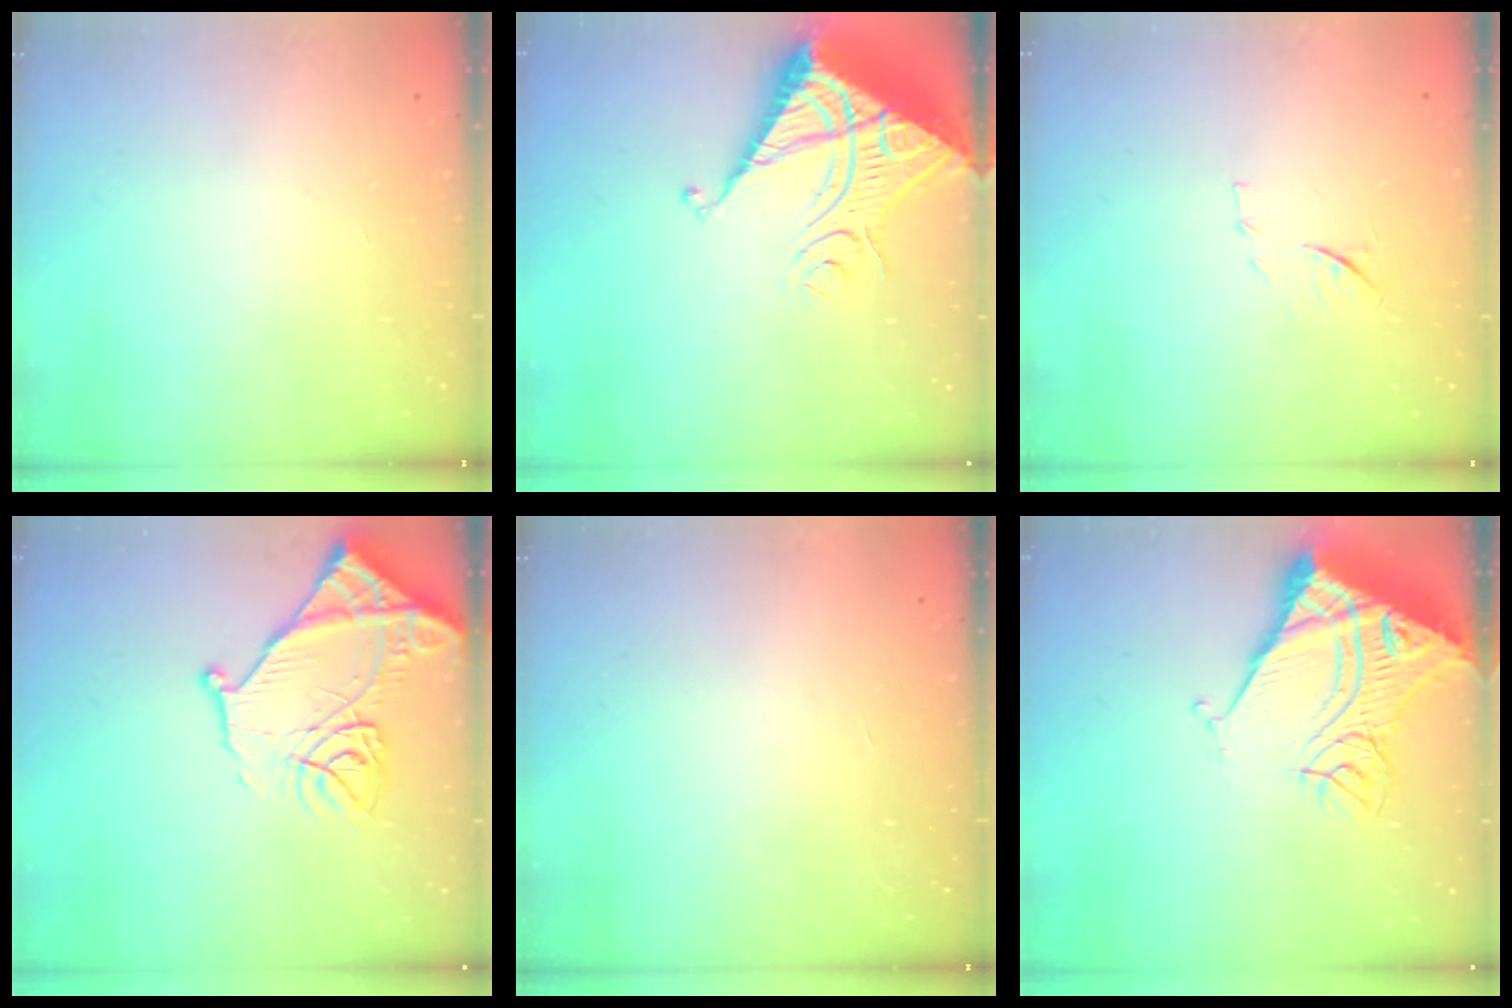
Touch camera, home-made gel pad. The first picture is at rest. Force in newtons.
{"total": 13.7, "press": 13.7, "slide": 1.3}
{"total": 8.5, "press": 8.4, "slide": 1.0}
{"total": 17.7, "press": 17.6, "slide": 1.7}
{"total": 1.5, "press": 1.5, "slide": 0.1}
{"total": 17.3, "press": 17.2, "slide": 2.1}